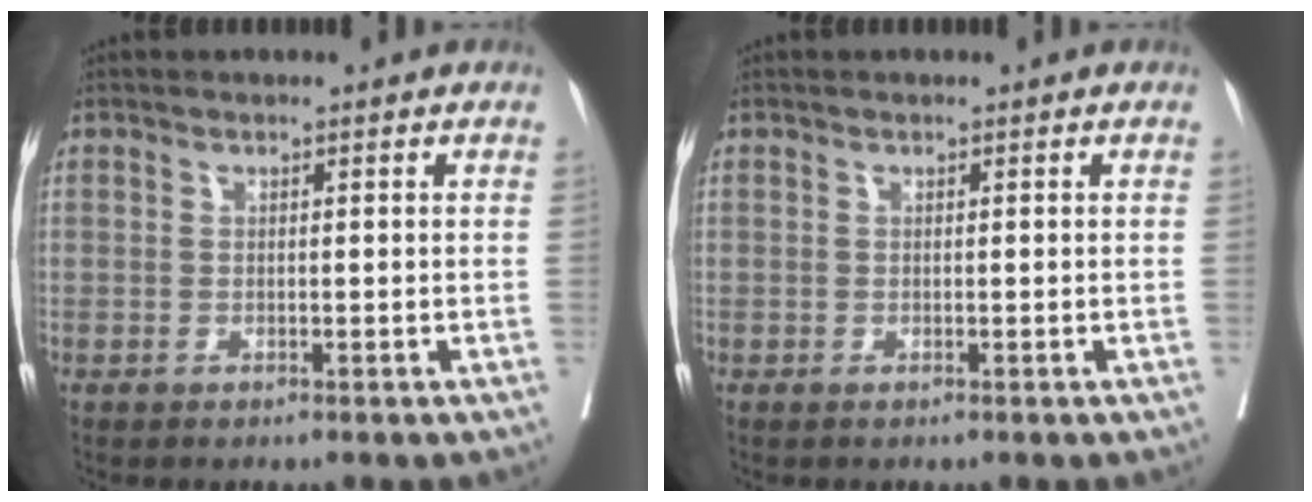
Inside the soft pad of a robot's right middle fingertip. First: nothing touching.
{"total": 0.0}